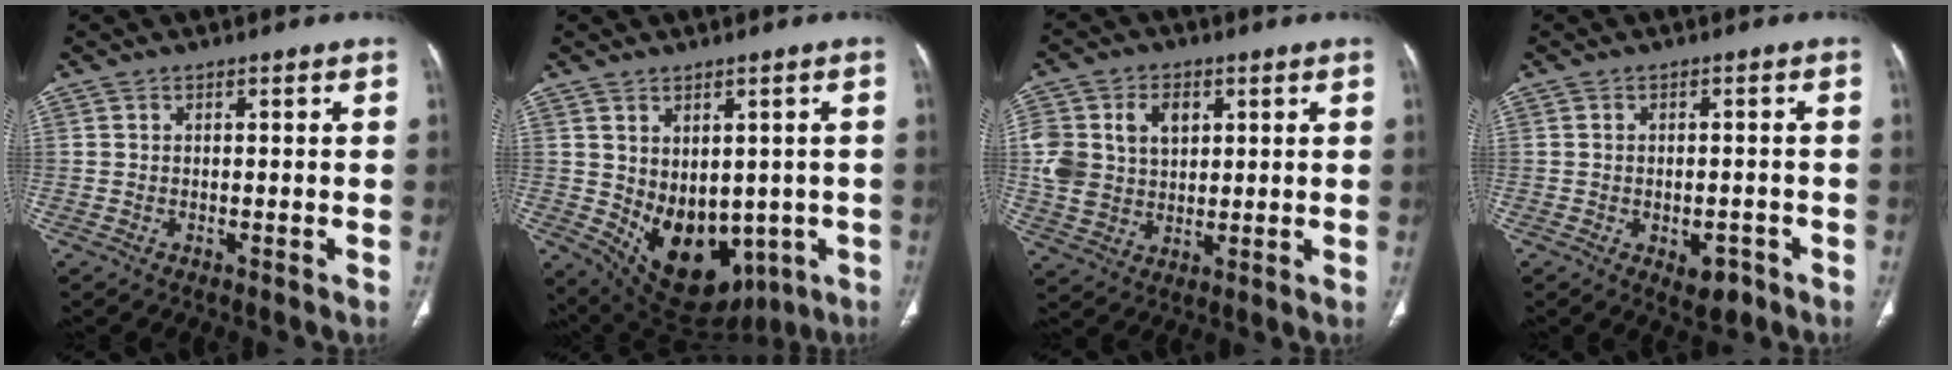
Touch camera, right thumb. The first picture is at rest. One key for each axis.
{"total": 15.9, "fx": -3.1, "fy": 10.9, "fz": 11.1, "tx": -0.141, "ty": -0.007, "tz": -0.005}
{"total": 12.3, "fx": 3.1, "fy": 9.3, "fz": 7.5, "tx": -0.135, "ty": -0.002, "tz": 0.067}
{"total": 4.3, "fx": -2.0, "fy": 2.5, "fz": 2.9, "tx": -0.024, "ty": 0.010, "tz": -0.018}